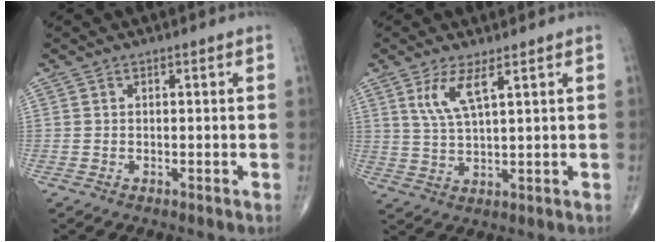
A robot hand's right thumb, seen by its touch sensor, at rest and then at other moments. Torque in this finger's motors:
{"motor_torque": [-0.37, 0.51, 0.16, -0.06, -0.02]}